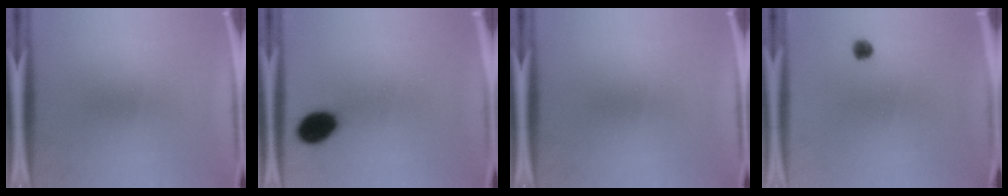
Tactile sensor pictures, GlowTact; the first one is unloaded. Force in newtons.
{"total": 8.1}
{"total": 0.0}
{"total": 1.8}